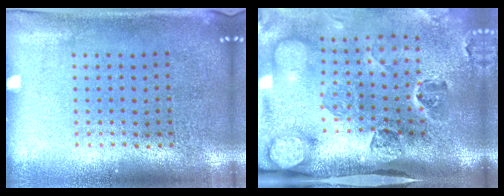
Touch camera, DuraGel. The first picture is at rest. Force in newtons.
{"total": 5.0, "press": 3.6, "slide": 3.5}